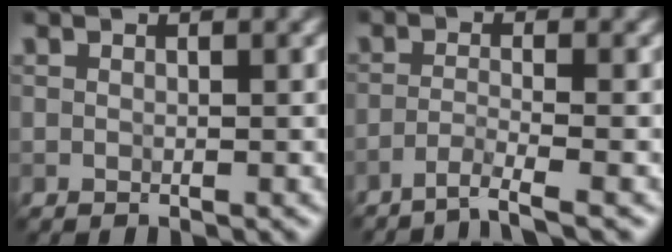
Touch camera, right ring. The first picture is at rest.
{"total": 2.4, "force": [-1.7, 0.1, 1.7], "torque": [-0.026, 0.002, -0.049]}